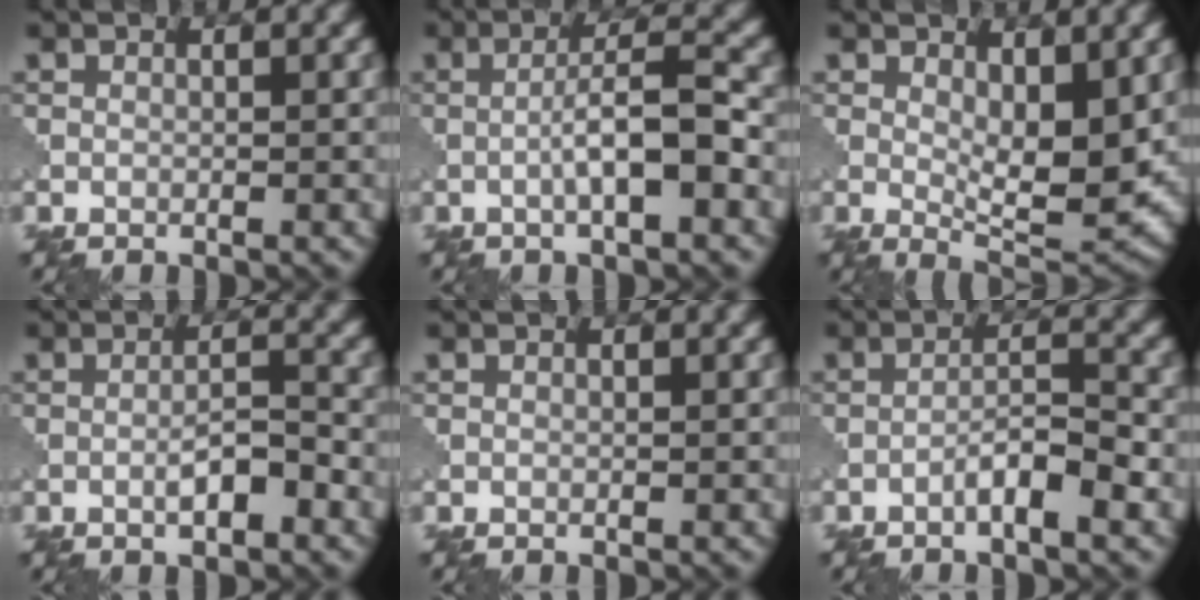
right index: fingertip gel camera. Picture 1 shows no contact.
{"total": 4.7, "force": [-1.2, 0.8, 4.5], "torque": [-0.074, 0.013, -0.025]}
{"total": 6.0, "force": [0.7, 2.4, 5.5], "torque": [-0.089, -0.011, 0.015]}
{"total": 2.8, "force": [-1.2, 0.6, 2.5], "torque": [-0.041, 0.008, -0.023]}
{"total": 0.0}
{"total": 3.4, "force": [-1.9, 0.5, 2.8], "torque": [-0.047, 0.013, -0.038]}